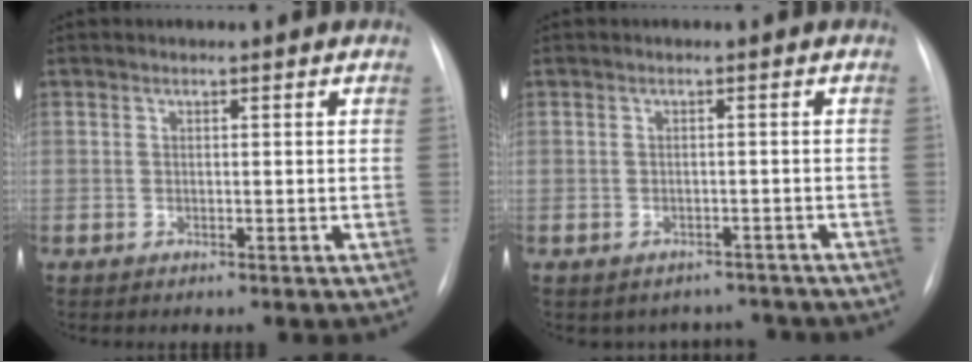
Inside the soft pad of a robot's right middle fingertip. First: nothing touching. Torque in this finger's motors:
{"motor_torque": [0.04, -0.40, 0.03, 0.00]}